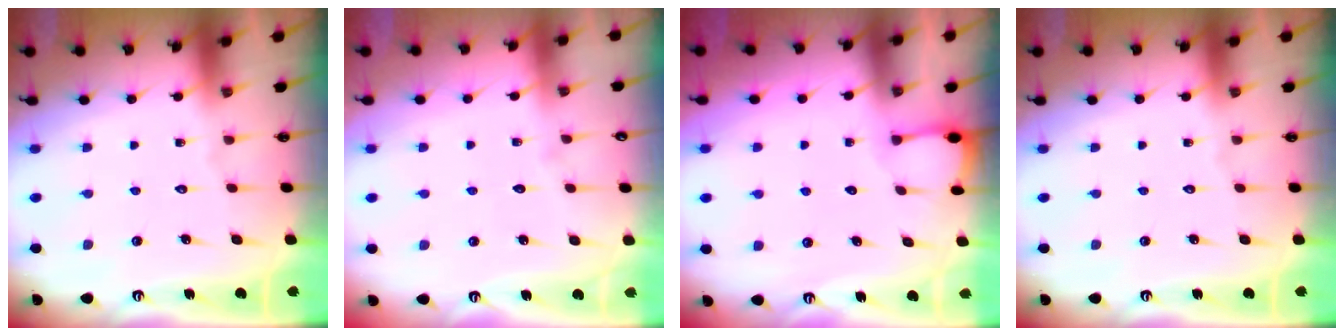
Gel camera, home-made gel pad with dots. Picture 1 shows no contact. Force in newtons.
{"total": 2.1, "press": 2.1, "slide": 0.2}
{"total": 1.5, "press": 1.5, "slide": 0.1}
{"total": 0.0}